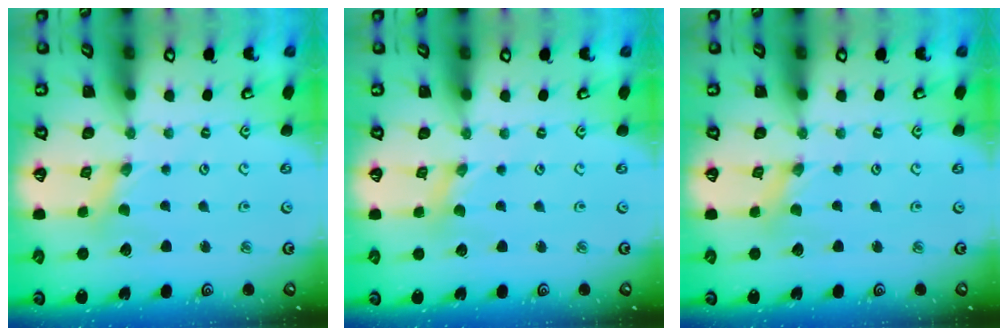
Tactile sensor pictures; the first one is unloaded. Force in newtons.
{"total": 0.0}
{"total": 0.0}